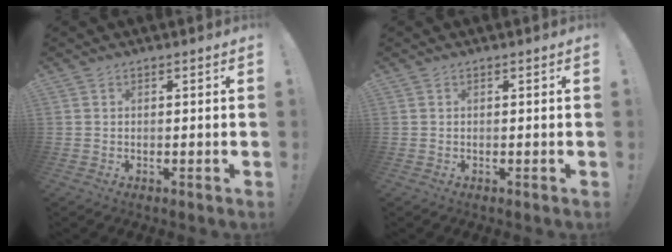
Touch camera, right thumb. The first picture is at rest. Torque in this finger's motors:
{"motor_torque": [0.00, 0.00, 0.00, 0.00, 0.08]}